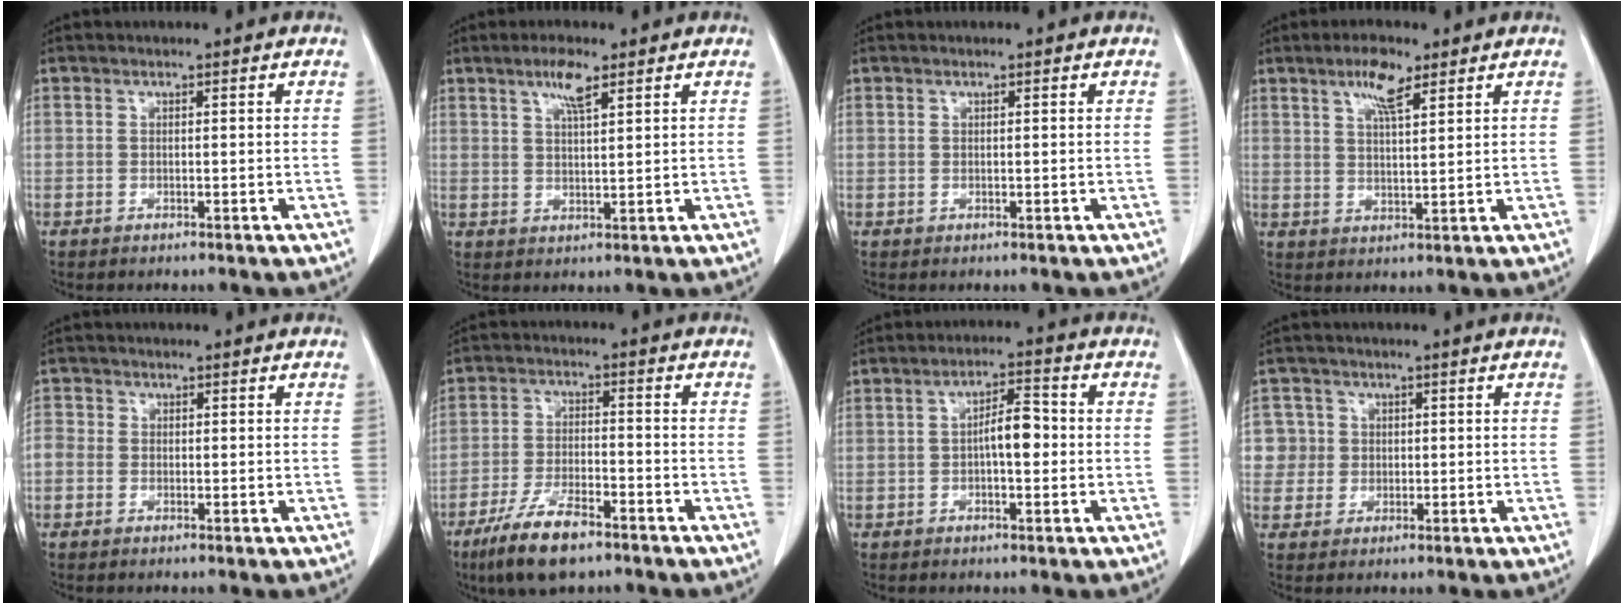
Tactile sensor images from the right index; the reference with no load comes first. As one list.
[{"total": 4.6, "force": [2.8, 1.0, 3.6], "torque": [-0.071, 0.001, 0.052]}, {"total": 0.0}, {"total": 5.8, "force": [3.5, 1.5, 4.4], "torque": [-0.085, 0.002, 0.063]}, {"total": 5.6, "force": [-0.6, 4.9, 2.8], "torque": [-0.095, 0.018, -0.012]}, {"total": 10.3, "force": [-7.0, 3.0, 7.0], "torque": [-0.139, -0.014, -0.124]}, {"total": 5.5, "force": [-0.4, 2.0, 5.1], "torque": [-0.093, 0.018, -0.009]}, {"total": 6.4, "force": [0.5, 6.4, 0.3], "torque": [-0.007, 0.030, 0.017]}]